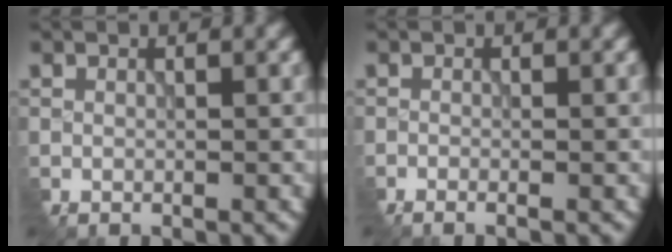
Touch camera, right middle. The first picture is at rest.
{"total": 1.5, "force": [-1.0, 0.4, 1.0], "torque": [-0.020, -0.002, -0.017]}